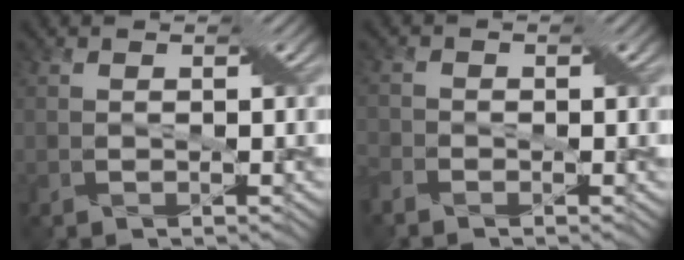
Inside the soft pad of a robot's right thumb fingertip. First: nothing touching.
{"total": 2.0, "force": [-1.7, 0.9, 0.7], "torque": [-0.022, -0.004, -0.045]}